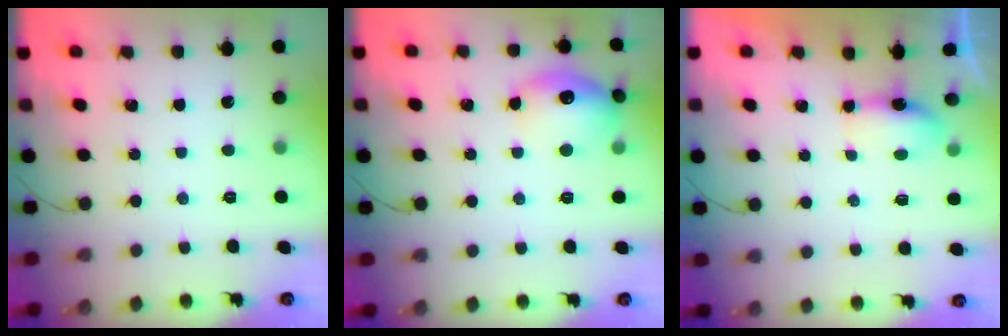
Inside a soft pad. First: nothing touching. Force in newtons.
{"total": 14.0, "press": 13.9, "slide": 0.9}
{"total": 6.0, "press": 5.1, "slide": 3.2}